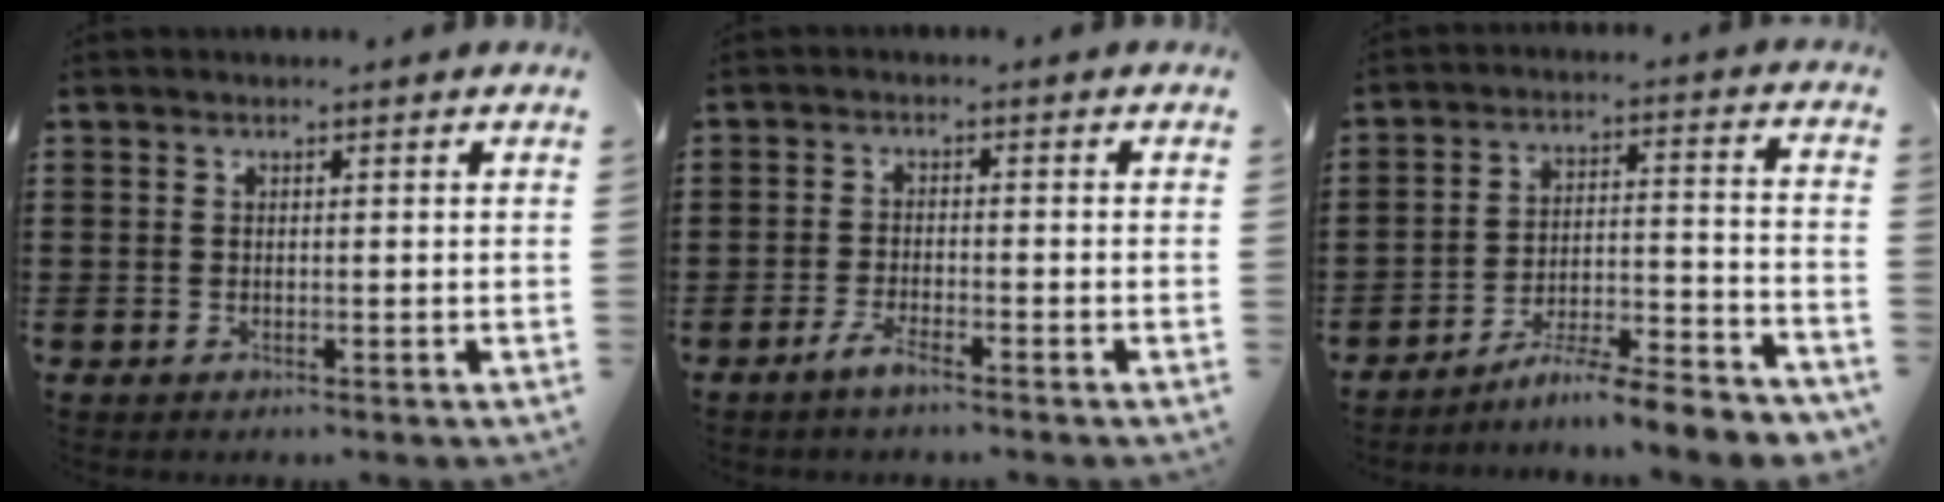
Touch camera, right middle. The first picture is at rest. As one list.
[{"total": 2.8, "force": [-2.1, 0.3, 1.8], "torque": [-0.039, 0.000, -0.041]}, {"total": 6.7, "force": [-6.4, -0.7, 2.0], "torque": [-0.024, -0.008, -0.122]}]